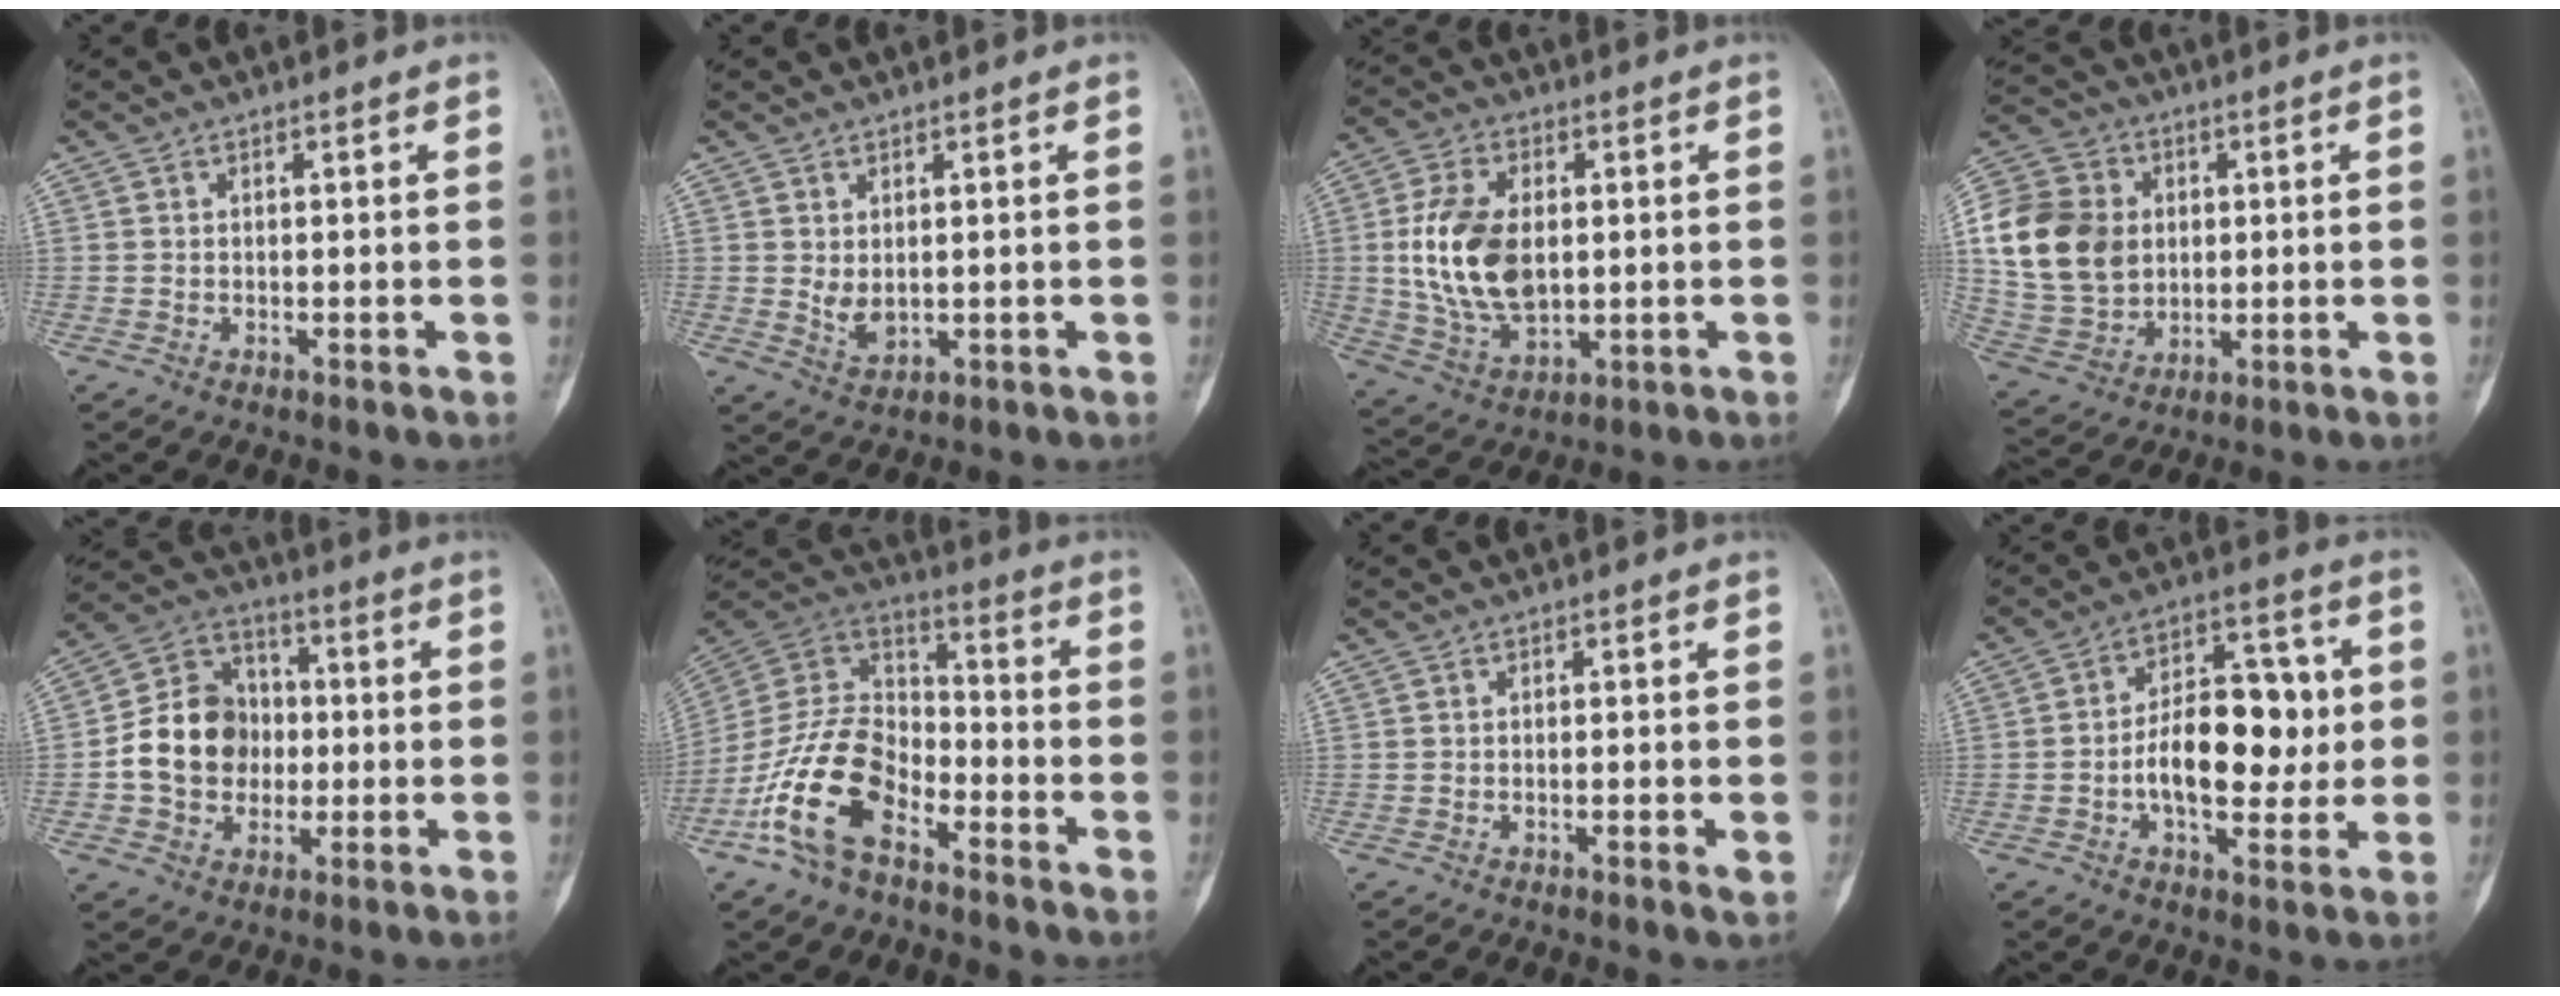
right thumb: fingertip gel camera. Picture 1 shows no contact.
{"total": 3.2, "force": [0.5, 2.0, 2.5], "torque": [-0.034, -0.011, 0.019]}
{"total": 15.0, "force": [0.9, 9.2, 11.8], "torque": [-0.217, -0.006, 0.025]}
{"total": 18.2, "force": [2.2, 14.7, 10.6], "torque": [-0.190, 0.008, 0.047]}
{"total": 13.6, "force": [-1.2, 11.5, 7.3], "torque": [-0.099, 0.030, -0.027]}
{"total": 17.0, "force": [-8.8, 9.4, 11.0], "torque": [-0.206, 0.066, -0.175]}
{"total": 1.4, "force": [-0.4, 0.2, 1.4], "torque": [-0.025, -0.004, -0.009]}
{"total": 14.5, "force": [-0.7, 8.1, 12.0], "torque": [-0.153, 0.025, -0.014]}